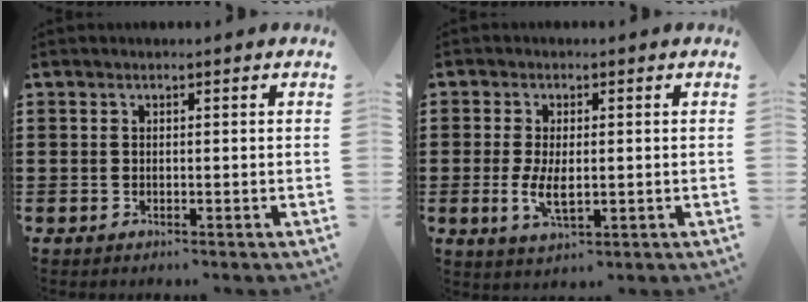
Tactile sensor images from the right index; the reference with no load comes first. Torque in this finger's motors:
{"motor_torque": [0.77, 0.00, 0.16, 0.05]}